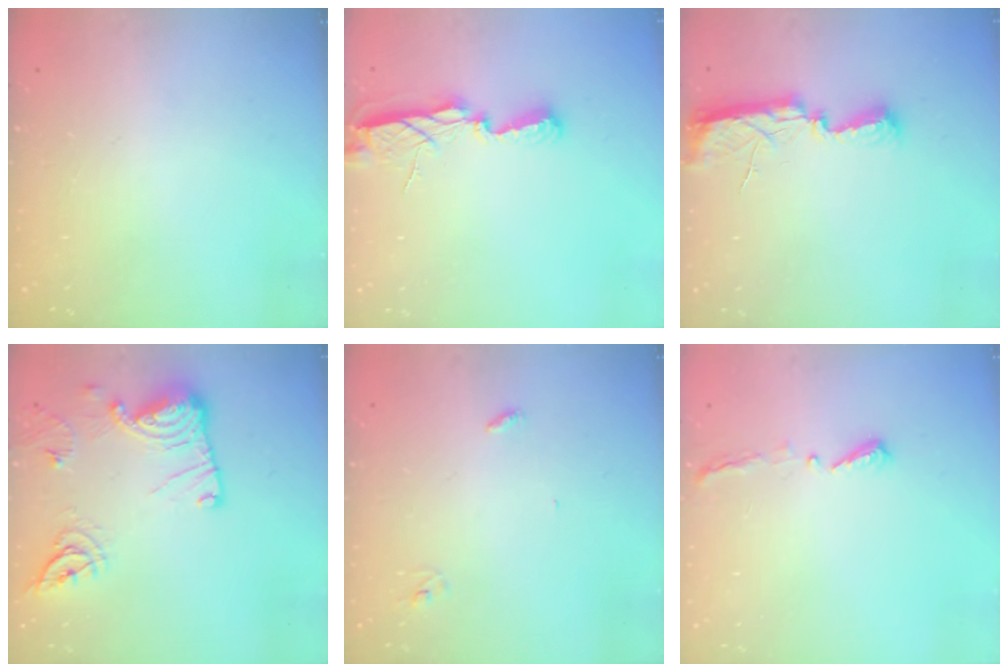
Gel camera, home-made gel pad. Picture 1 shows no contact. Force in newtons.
{"total": 7.3, "press": 7.3, "slide": 0.5}
{"total": 10.0, "press": 8.9, "slide": 4.5}
{"total": 17.4, "press": 17.4, "slide": 1.1}
{"total": 2.8, "press": 2.8, "slide": 0.2}
{"total": 4.4, "press": 4.3, "slide": 0.6}